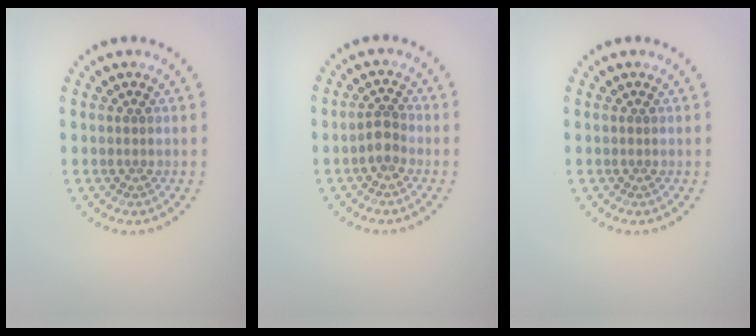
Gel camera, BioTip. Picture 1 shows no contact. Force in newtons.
{"total": 1.7, "press": 1.5, "slide": 0.9}
{"total": 0.0}